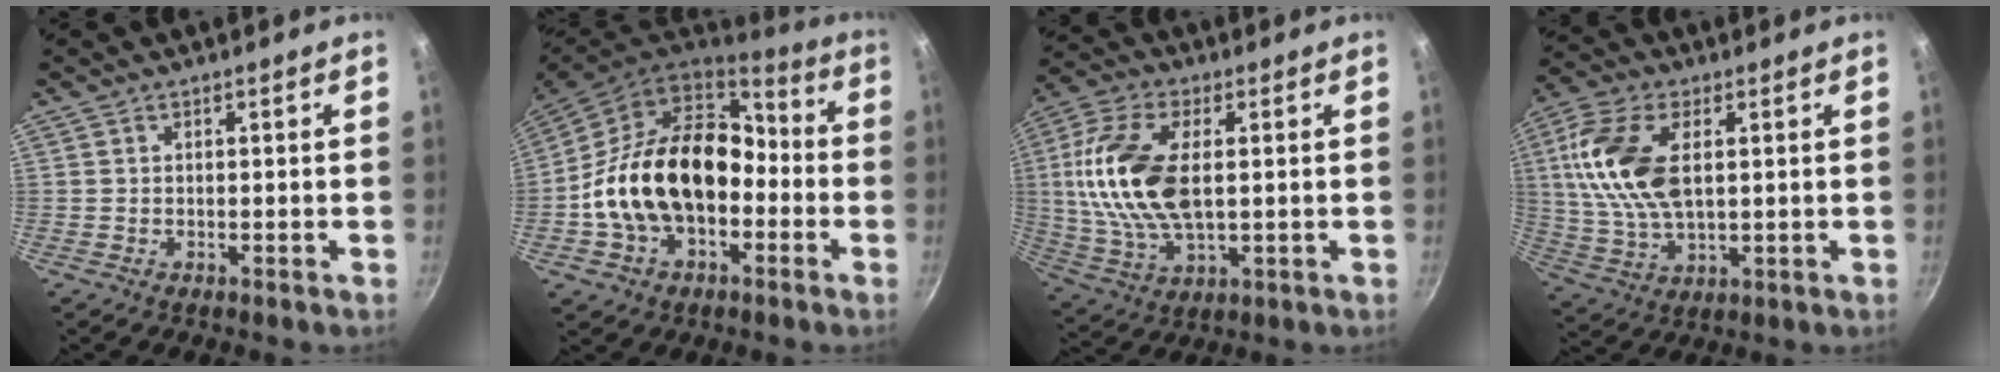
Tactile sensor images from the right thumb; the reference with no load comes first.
{"total": 21.7, "force": [-3.4, 15.0, 15.3], "torque": [-0.244, 0.060, -0.060]}
{"total": 17.7, "force": [2.0, 9.4, 14.9], "torque": [-0.294, 0.003, 0.034]}
{"total": 15.2, "force": [3.0, 8.4, 12.4], "torque": [-0.241, -0.002, 0.056]}